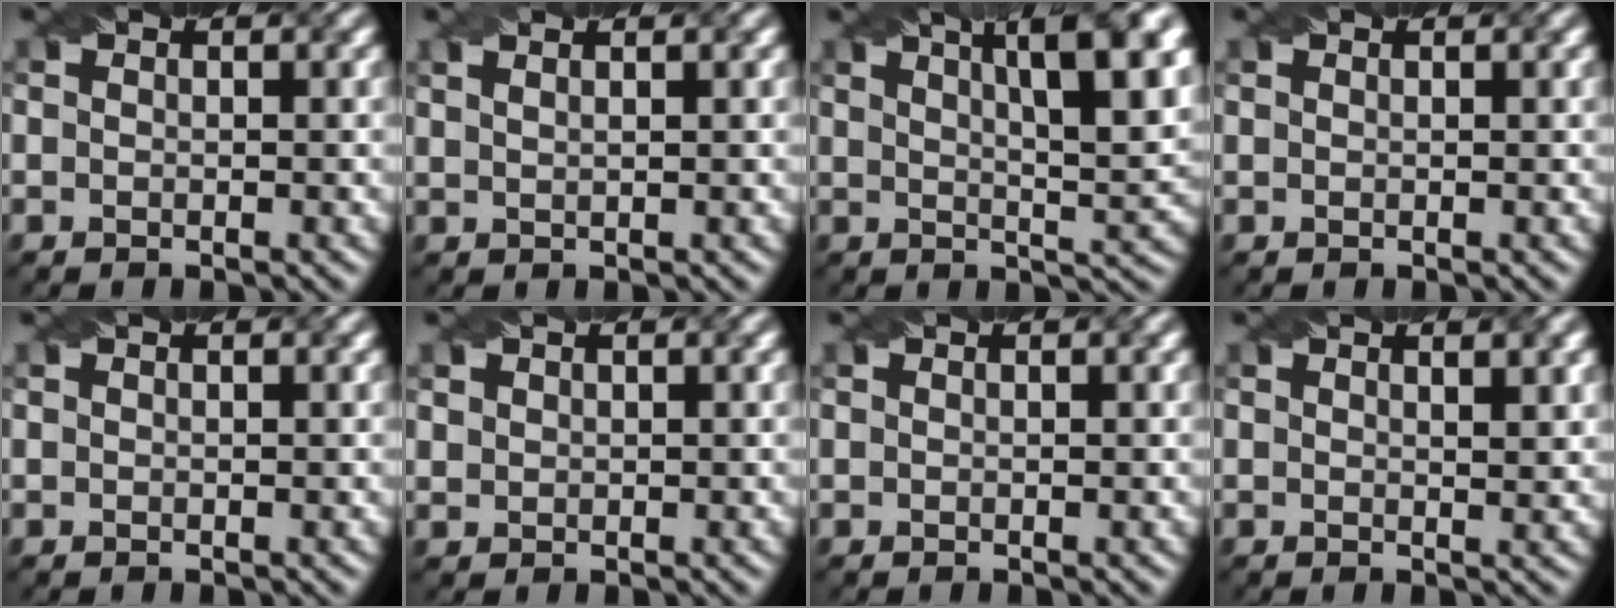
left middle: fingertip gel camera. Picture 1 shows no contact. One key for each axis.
{"total": 3.2, "fx": 1.9, "fy": 1.6, "fz": 2.1, "tx": -0.014, "ty": 0.024, "tz": 0.001}
{"total": 10.8, "fx": 5.0, "fy": 3.5, "fz": 9.0, "tx": -0.084, "ty": 0.034, "tz": 0.054}
{"total": 0.0}
{"total": 0.0}
{"total": 0.6, "fx": 0.2, "fy": 0.6, "fz": -0.2, "tx": 0.005, "ty": 0.001, "tz": 0.016}
{"total": 0.0}
{"total": 2.5, "fx": 1.5, "fy": 0.7, "fz": 1.8, "tx": -0.013, "ty": 0.005, "tz": 0.012}